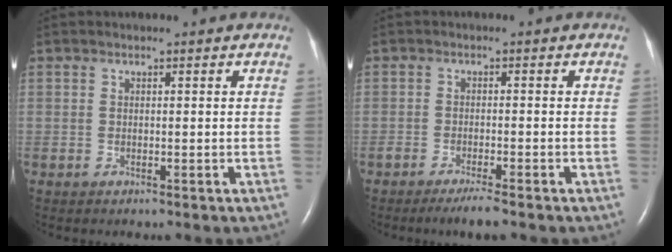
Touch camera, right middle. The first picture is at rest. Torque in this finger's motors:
{"motor_torque": [0.38, -0.32, 0.05, 0.04]}